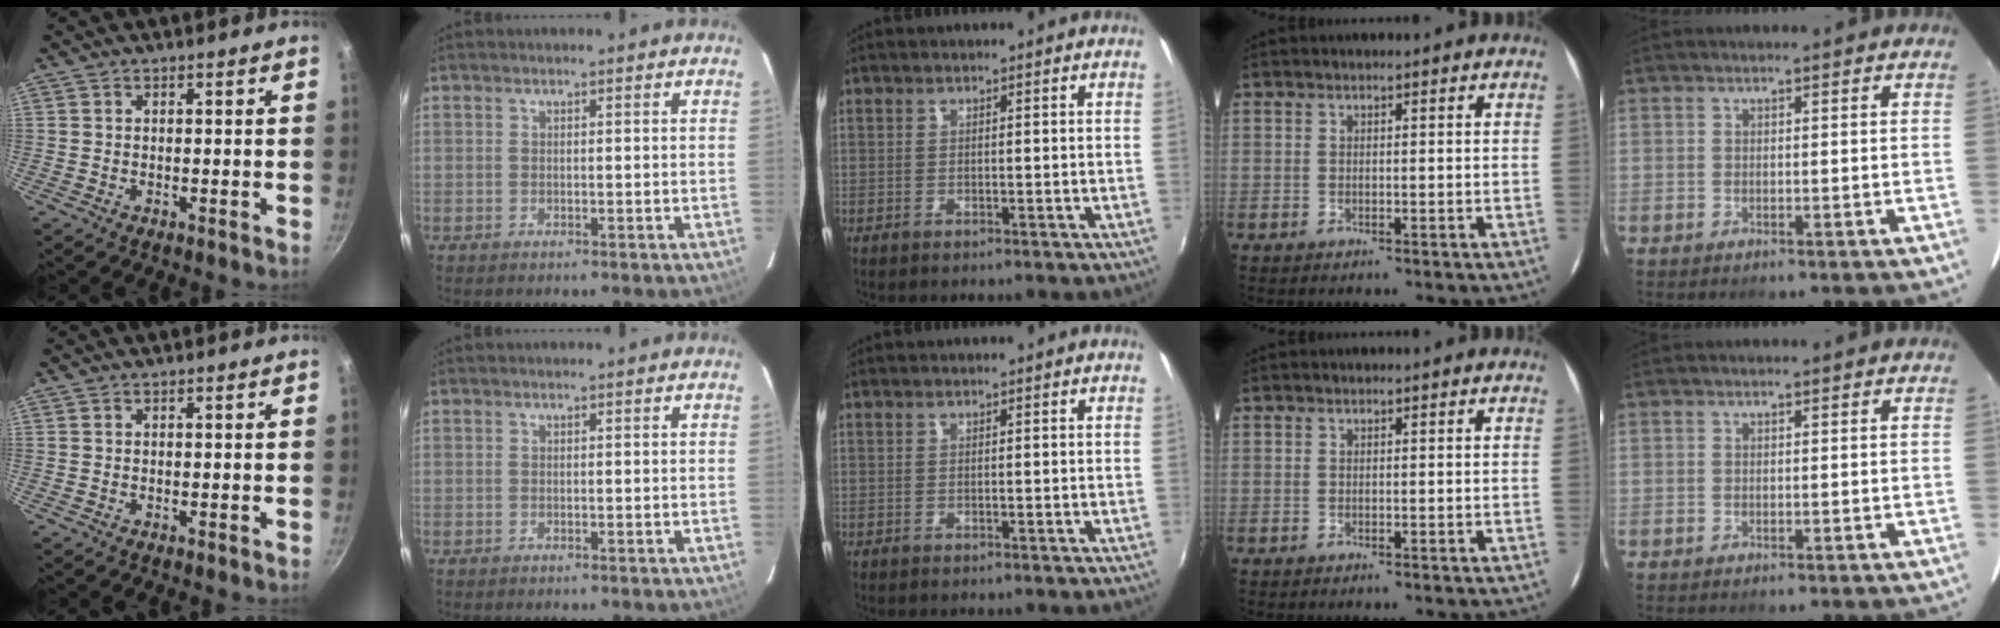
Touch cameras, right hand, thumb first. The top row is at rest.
{}